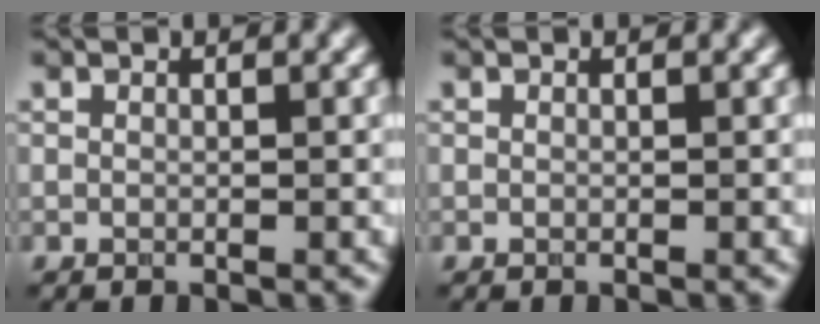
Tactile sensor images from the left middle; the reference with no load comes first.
{"total": 0.0}